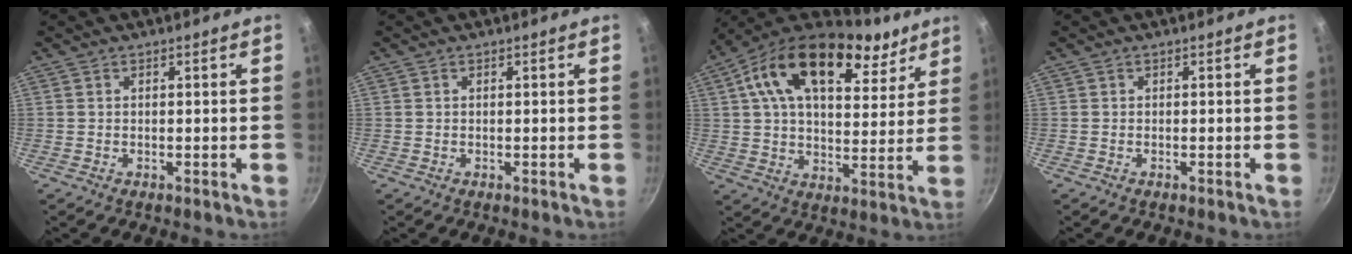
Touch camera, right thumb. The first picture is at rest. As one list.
[{"total": 0.0}, {"total": 23.3, "force": [12.6, 13.0, 14.7], "torque": [-0.226, -0.026, 0.195]}, {"total": 0.0}]